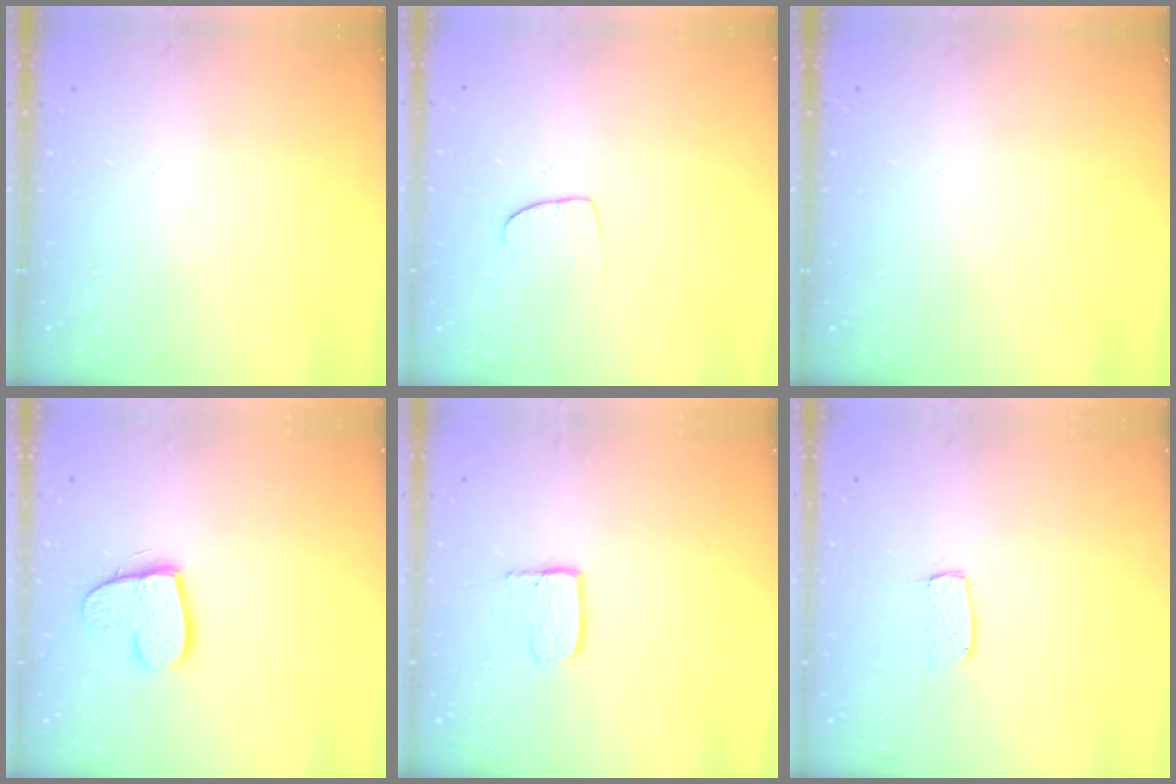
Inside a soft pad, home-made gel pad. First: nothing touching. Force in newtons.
{"total": 6.3, "press": 6.2, "slide": 0.6}
{"total": 0.0}
{"total": 12.0, "press": 11.9, "slide": 0.9}
{"total": 3.8, "press": 3.8, "slide": 0.4}
{"total": 4.0, "press": 4.0, "slide": 0.3}